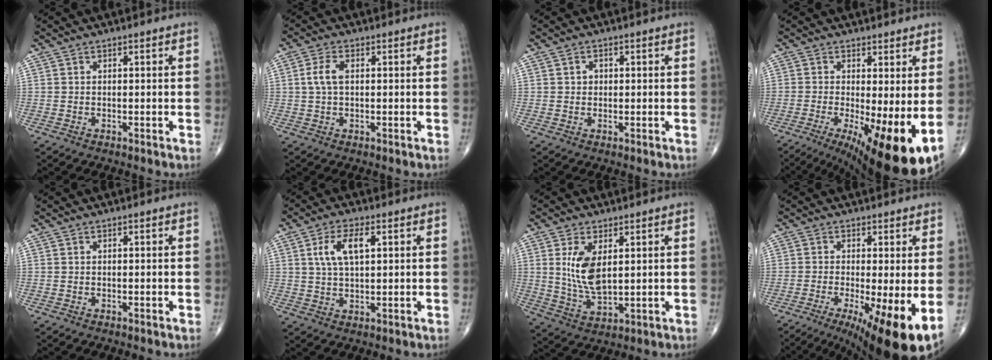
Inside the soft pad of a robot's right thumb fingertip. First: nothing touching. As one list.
[{"total": 3.9, "force": [0.6, 2.0, 3.3], "torque": [-0.079, 0.008, 0.010]}, {"total": 1.5, "force": [0.3, 1.3, 0.7], "torque": [-0.006, 0.002, 0.003]}, {"total": 13.3, "force": [-3.1, 3.0, 12.5], "torque": [-0.176, -0.017, -0.035]}, {"total": 0.0}, {"total": 7.2, "force": [2.2, 3.2, 6.1], "torque": [-0.121, 0.002, 0.044]}, {"total": 8.9, "force": [2.3, 4.3, 7.4], "torque": [-0.139, -0.019, 0.055]}, {"total": 11.8, "force": [-3.7, 1.7, 11.1], "torque": [-0.166, -0.020, -0.055]}]